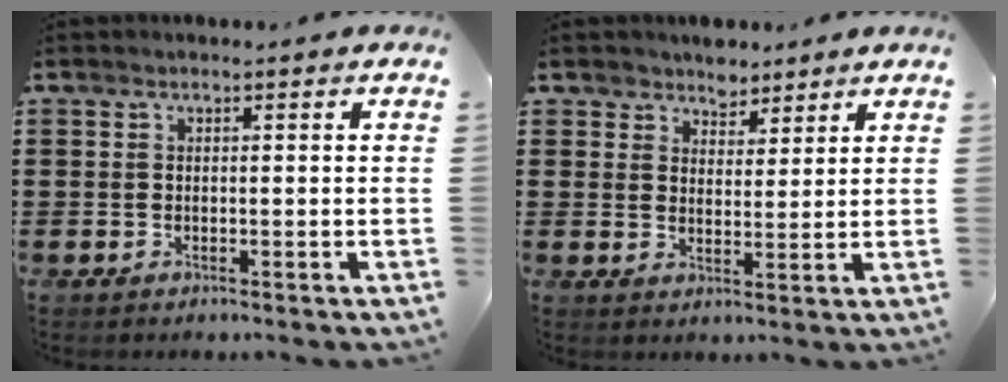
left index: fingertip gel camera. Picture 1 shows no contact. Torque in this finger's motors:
{"motor_torque": [0.52, -0.38, 0.01, 0.02]}